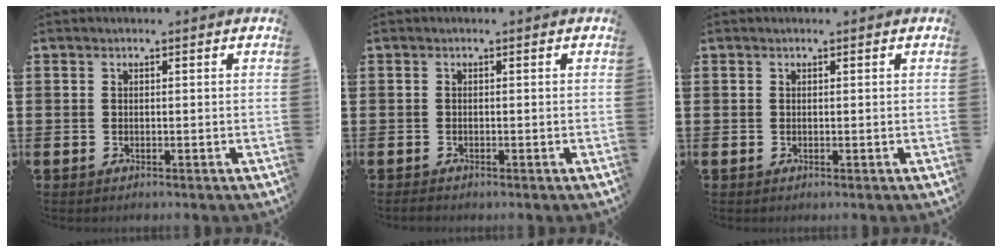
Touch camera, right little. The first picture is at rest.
{"total": 0.6, "force": [-0.5, 0.2, 0.2], "torque": [-0.006, 0.001, -0.010]}
{"total": 0.0}